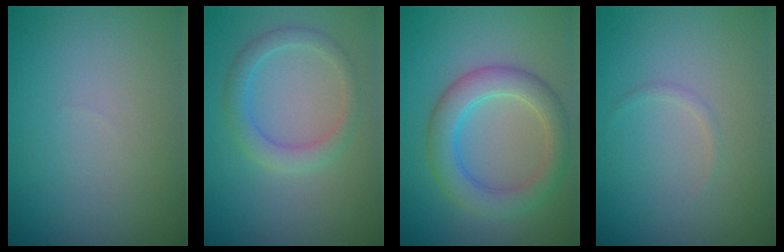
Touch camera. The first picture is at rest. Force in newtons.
{"total": 2.4, "press": 2.4, "slide": 0.1}
{"total": 4.7, "press": 4.7, "slide": 0.2}
{"total": 0.6, "press": 0.6, "slide": 0.1}